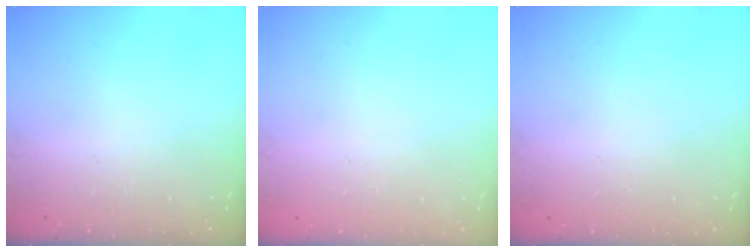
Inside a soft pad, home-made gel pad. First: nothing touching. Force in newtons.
{"total": 0.7, "press": 0.6, "slide": 0.3}
{"total": 0.7, "press": 0.6, "slide": 0.3}